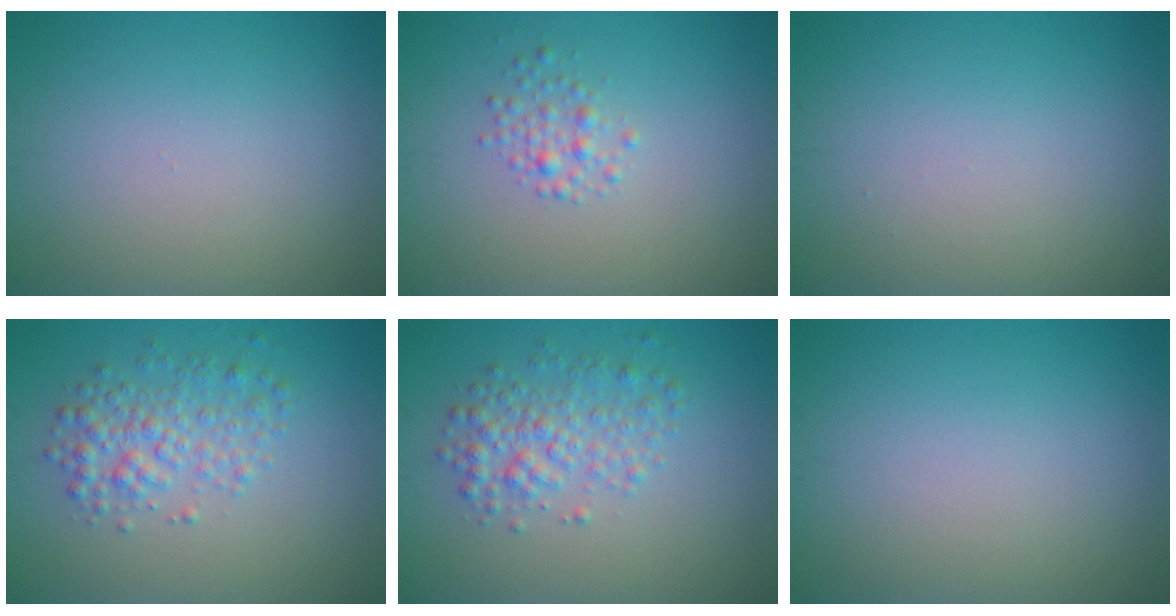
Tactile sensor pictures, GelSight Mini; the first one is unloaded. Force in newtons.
{"total": 1.6, "press": 1.6, "slide": 0.1}
{"total": 0.0}
{"total": 3.3, "press": 3.3, "slide": 0.1}
{"total": 3.3, "press": 3.3, "slide": 0.1}
{"total": 0.0}